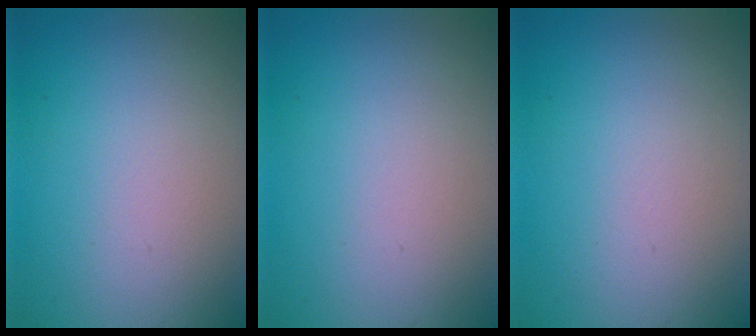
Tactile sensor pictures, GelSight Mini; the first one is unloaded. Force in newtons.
{"total": 0.0}
{"total": 0.0}